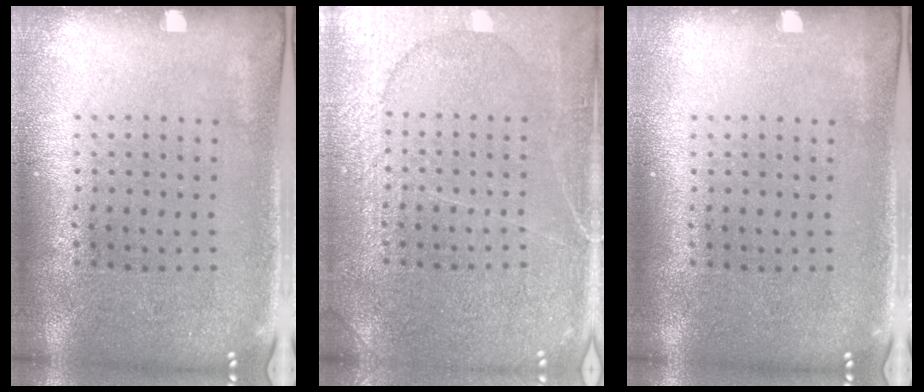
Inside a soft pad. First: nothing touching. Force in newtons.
{"total": 4.9, "press": 4.9, "slide": 0.6}
{"total": 0.0}